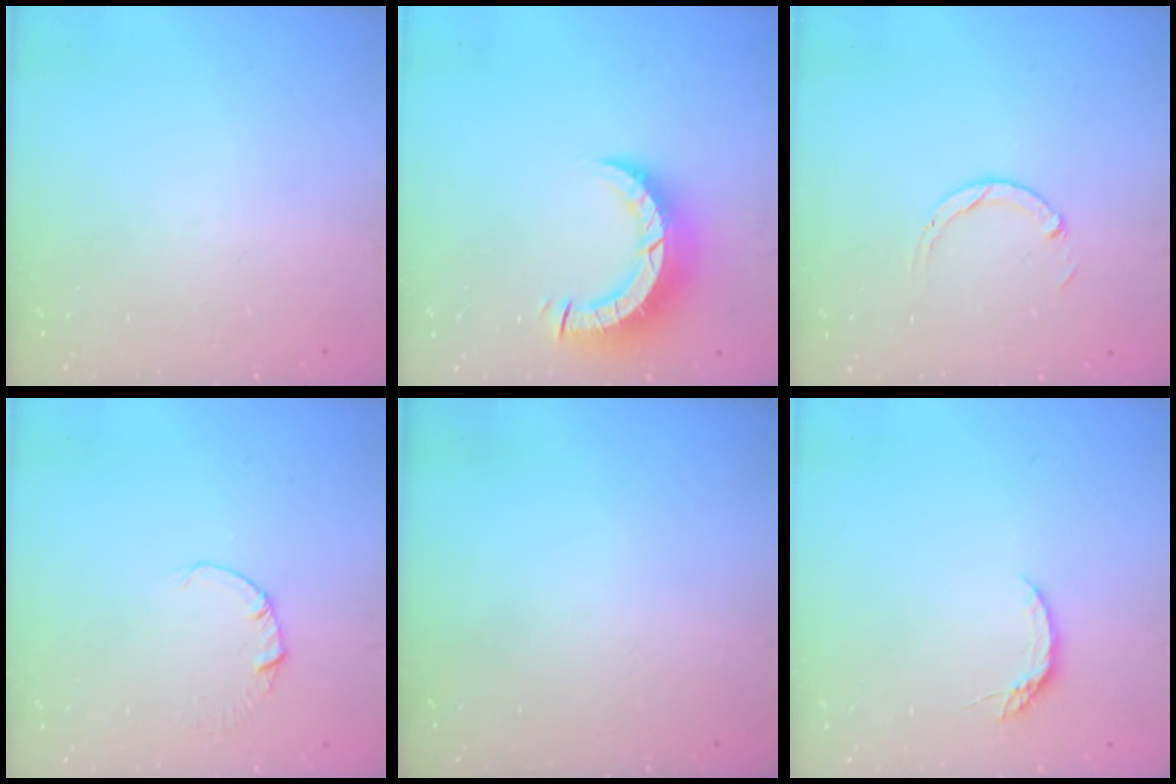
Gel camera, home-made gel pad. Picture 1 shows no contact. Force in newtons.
{"total": 9.0, "press": 9.0, "slide": 0.9}
{"total": 3.0, "press": 2.9, "slide": 0.4}
{"total": 0.5, "press": 0.5, "slide": 0.1}
{"total": 0.0}
{"total": 4.3, "press": 4.3, "slide": 0.5}